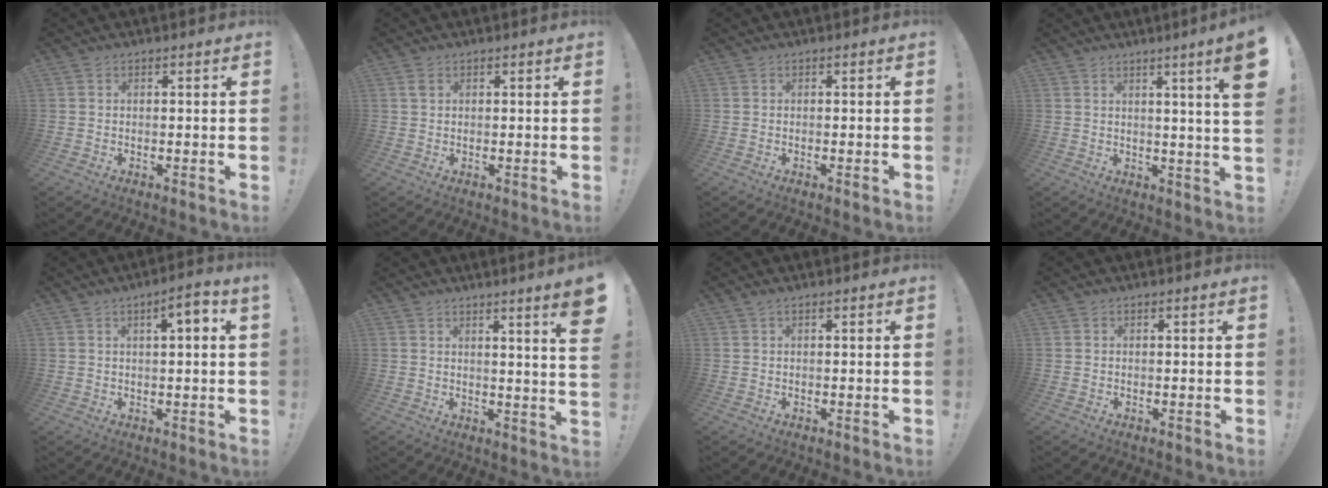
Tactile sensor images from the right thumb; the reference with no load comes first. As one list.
[{"total": 1.3, "force": [0.7, 0.7, 0.9], "torque": [-0.013, 0.001, 0.011]}, {"total": 0.5, "force": [-0.4, -0.1, 0.4], "torque": [-0.010, 0.003, -0.006]}, {"total": 8.7, "force": [3.1, -1.2, 8.0], "torque": [-0.111, -0.026, 0.041]}, {"total": 4.6, "force": [1.3, 0.4, 4.4], "torque": [-0.059, -0.006, 0.015]}, {"total": 7.7, "force": [3.3, -0.9, 6.9], "torque": [-0.091, -0.036, 0.047]}, {"total": 0.8, "force": [0.3, 0.1, 0.7], "torque": [-0.017, 0.002, 0.006]}, {"total": 0.0}]